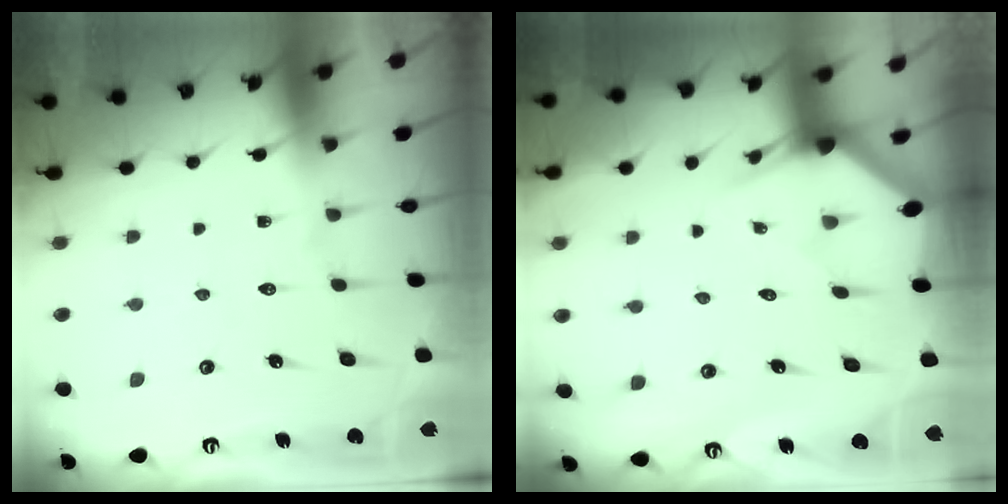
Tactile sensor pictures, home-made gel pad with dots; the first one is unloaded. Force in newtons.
{"total": 2.2, "press": 2.2, "slide": 0.1}